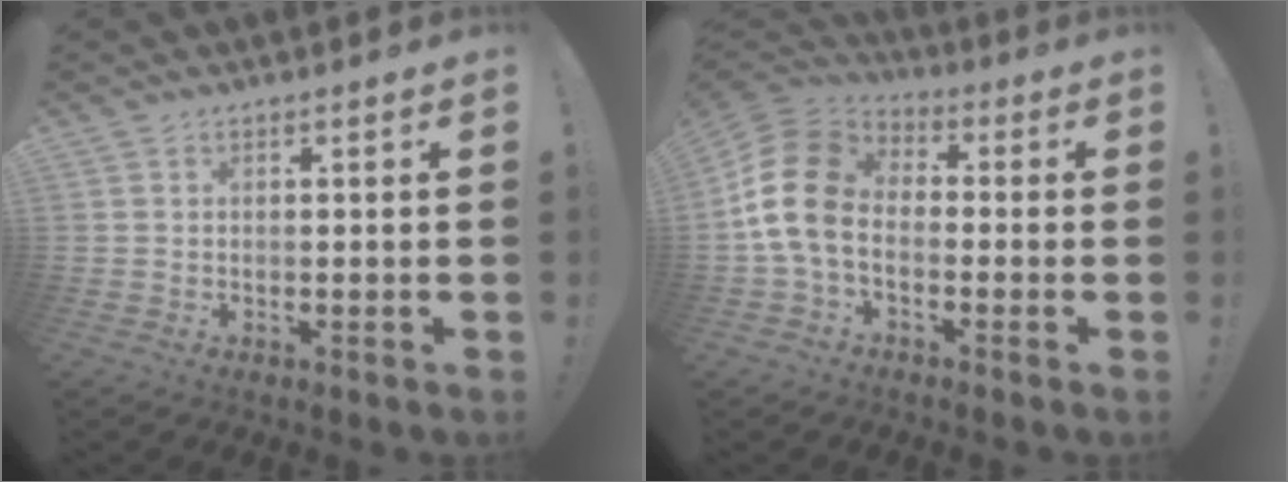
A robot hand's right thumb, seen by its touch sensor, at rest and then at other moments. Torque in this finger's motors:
{"motor_torque": [1.13, 1.72, 0.94, 0.07, 0.54]}